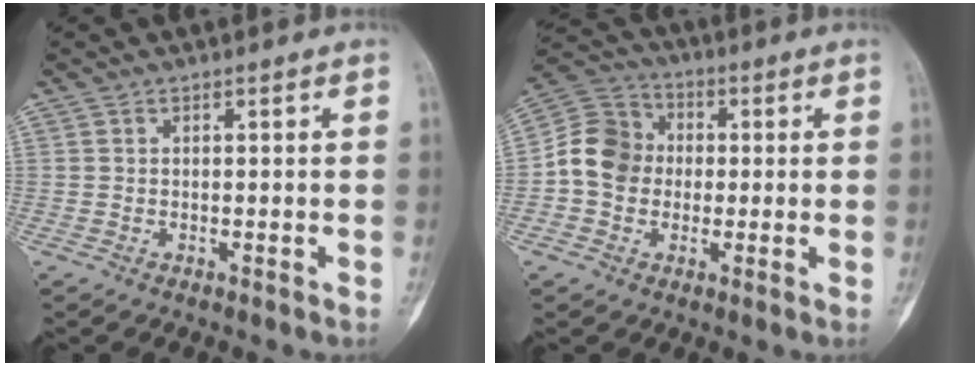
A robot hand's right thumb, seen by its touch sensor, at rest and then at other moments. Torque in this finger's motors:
{"motor_torque": [0.08, 0.03, 0.01, 0.00, 0.00]}